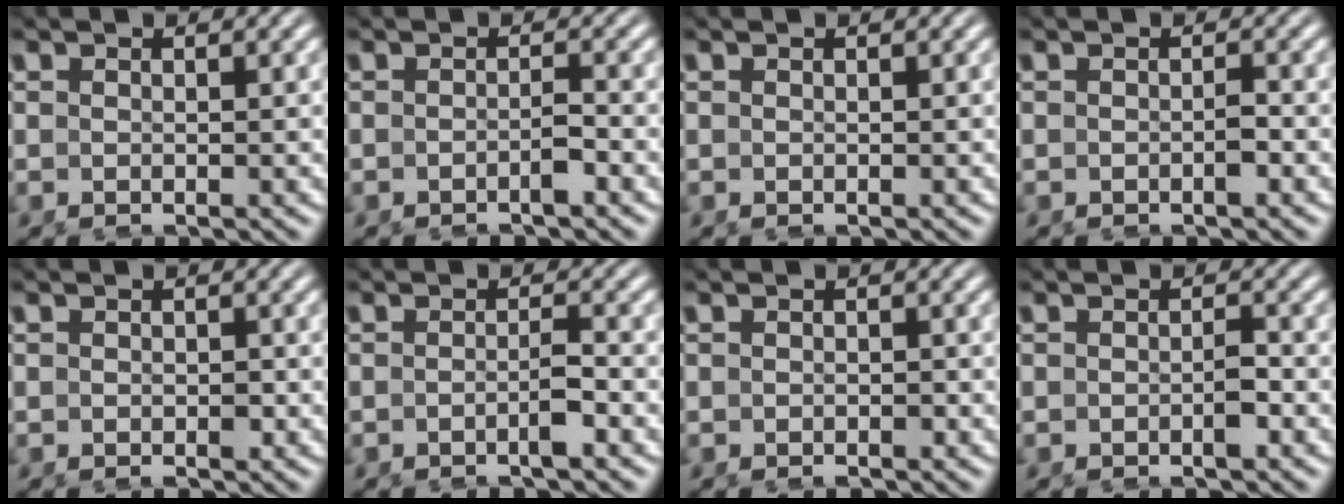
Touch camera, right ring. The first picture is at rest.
{"total": 1.2, "force": [-1.0, -0.3, 0.7], "torque": [-0.003, 0.002, -0.017]}
{"total": 0.0}
{"total": 0.7, "force": [-0.5, -0.1, 0.5], "torque": [-0.004, 0.000, -0.008]}
{"total": 0.8, "force": [-0.4, 0.4, 0.6], "torque": [-0.010, -0.008, -0.003]}
{"total": 1.6, "force": [-0.9, -0.4, 1.2], "torque": [-0.013, 0.003, -0.020]}
{"total": 0.6, "force": [-0.6, 0.1, 0.3], "torque": [-0.006, -0.006, -0.006]}
{"total": 1.0, "force": [-0.6, -0.1, 0.8], "torque": [-0.008, 0.001, -0.012]}